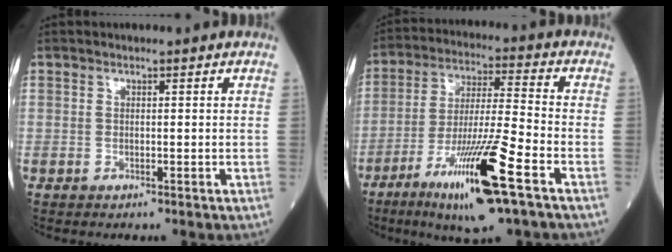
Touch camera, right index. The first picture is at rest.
{"total": 15.7, "force": [-7.9, 0.3, 13.5], "torque": [-0.256, -0.031, -0.139]}